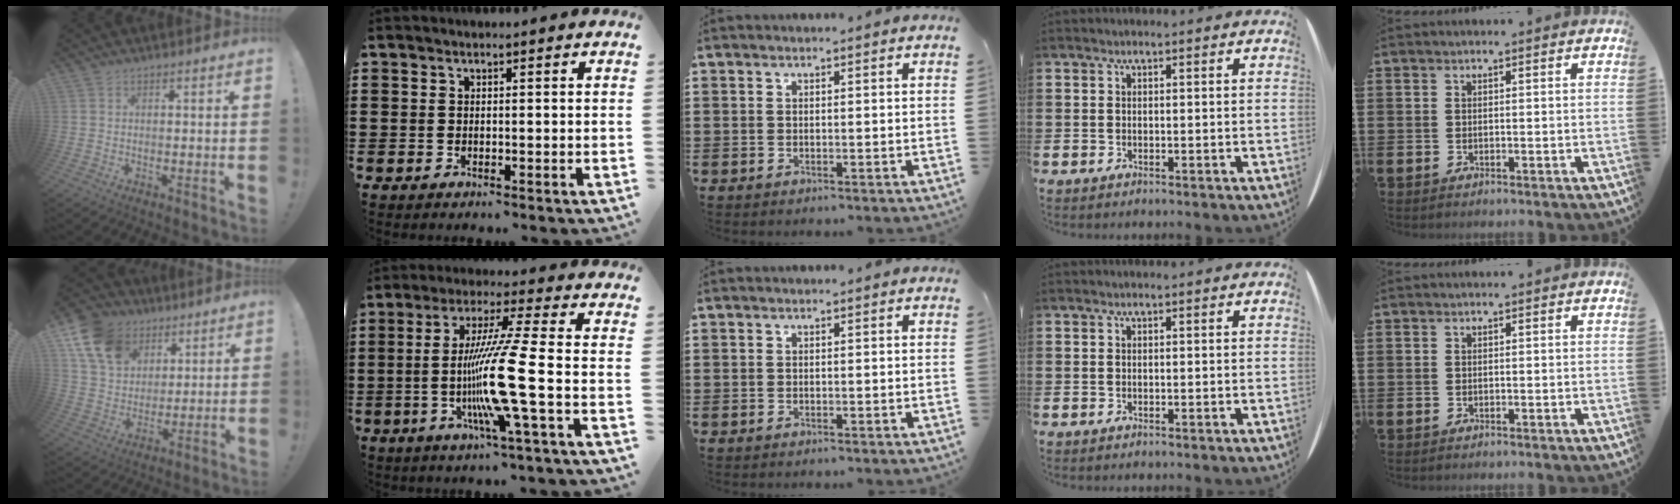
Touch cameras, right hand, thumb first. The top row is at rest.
{"thumb": {"total": 14.3, "force": [7.7, 10.4, 6.1], "torque": [-0.102, -0.039, 0.152]}, "index": {"total": 13.7, "force": [-3.3, -0.9, 13.3], "torque": [-0.276, -0.026, -0.078]}}